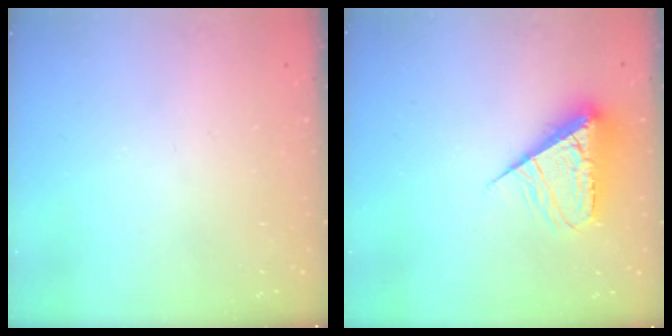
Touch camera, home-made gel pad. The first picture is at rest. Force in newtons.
{"total": 8.8, "press": 8.8, "slide": 0.9}